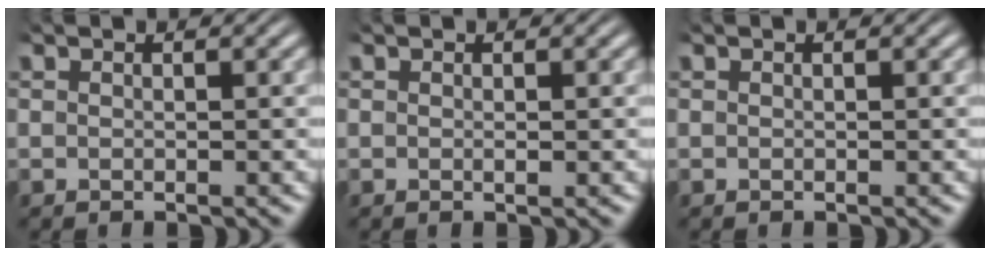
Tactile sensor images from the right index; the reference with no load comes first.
{"total": 0.0}
{"total": 0.0}